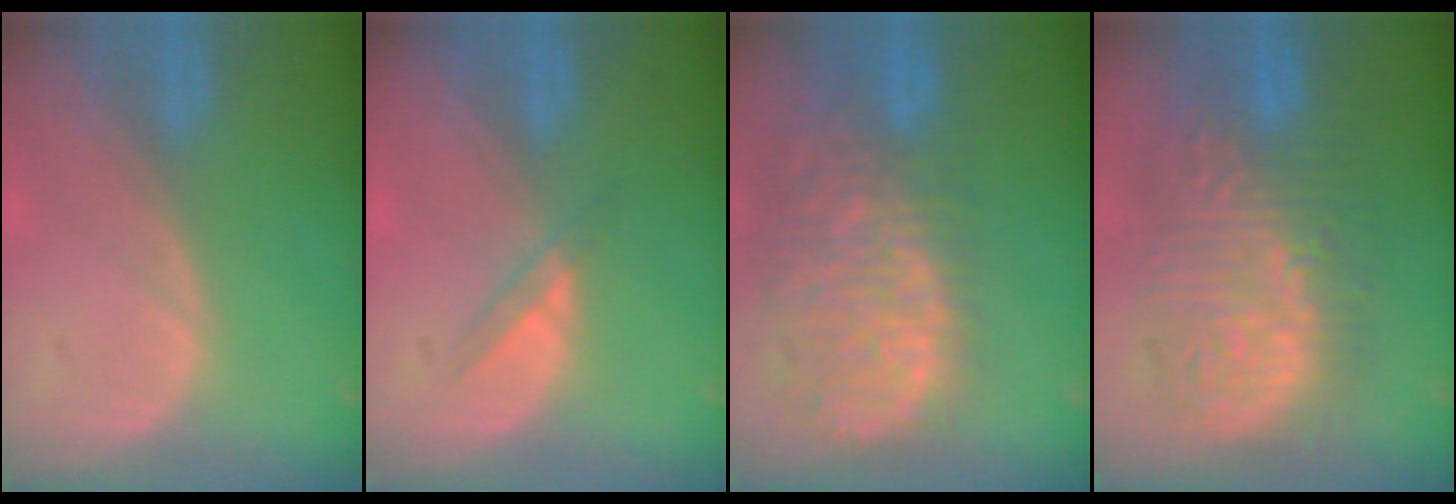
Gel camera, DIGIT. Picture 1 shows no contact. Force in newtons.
{"total": 2.3, "press": 2.0, "slide": 1.0}
{"total": 13.5, "press": 11.1, "slide": 7.6}
{"total": 13.3, "press": 13.3, "slide": 1.2}